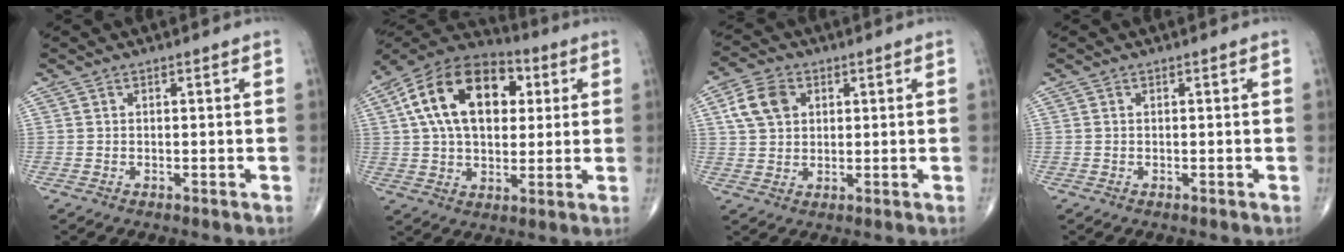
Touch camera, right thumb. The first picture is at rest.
{"total": 20.3, "force": [5.1, 12.6, 15.0], "torque": [-0.236, 0.012, 0.077]}
{"total": 7.5, "force": [2.4, 5.5, 4.5], "torque": [-0.075, 0.004, 0.043]}
{"total": 0.0}